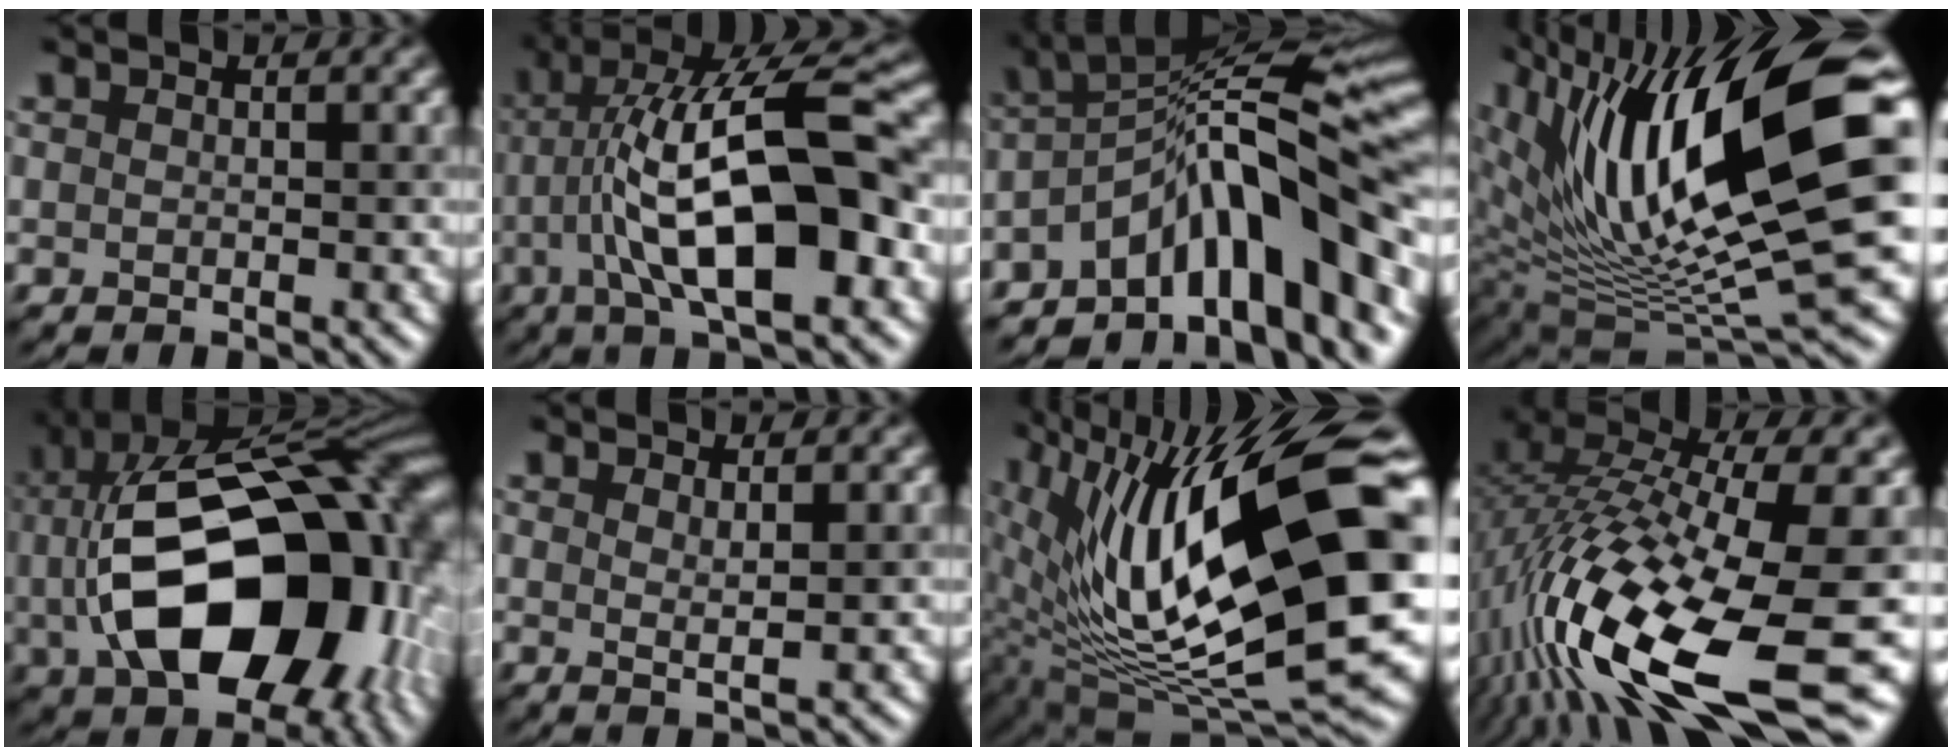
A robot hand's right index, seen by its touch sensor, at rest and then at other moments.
{"total": 13.6, "force": [-1.3, 4.1, 12.8], "torque": [-0.211, 0.022, -0.029]}
{"total": 13.9, "force": [-5.3, 4.9, 11.9], "torque": [-0.154, 0.023, -0.093]}
{"total": 16.5, "force": [5.9, 5.2, 14.5], "torque": [-0.248, -0.007, 0.107]}
{"total": 19.8, "force": [-1.5, 11.9, 15.8], "torque": [-0.275, -0.016, -0.007]}
{"total": 1.4, "force": [0.8, 0.3, 1.1], "torque": [-0.017, -0.005, 0.012]}
{"total": 18.8, "force": [4.1, 7.0, 17.0], "torque": [-0.296, 0.008, 0.077]}
{"total": 18.0, "force": [-5.7, 5.9, 16.0], "torque": [-0.331, -0.002, -0.102]}